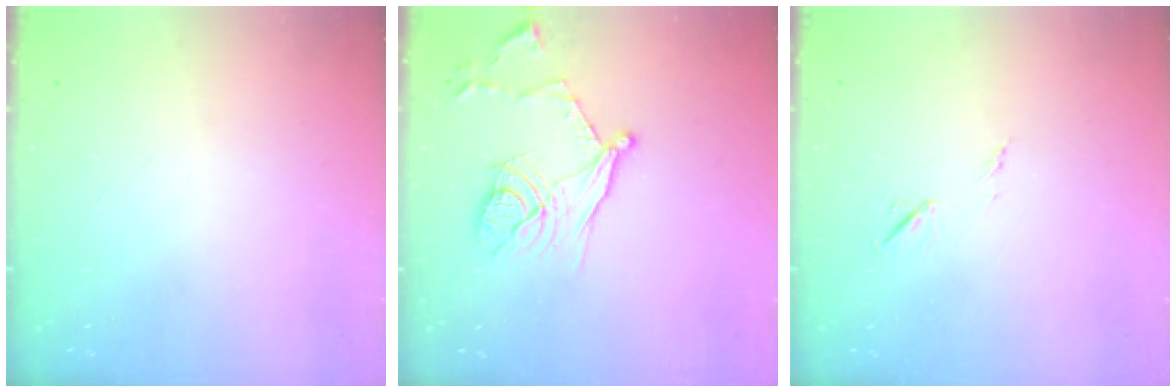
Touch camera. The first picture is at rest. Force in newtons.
{"total": 13.8, "press": 13.7, "slide": 1.8}
{"total": 5.5, "press": 5.3, "slide": 1.5}